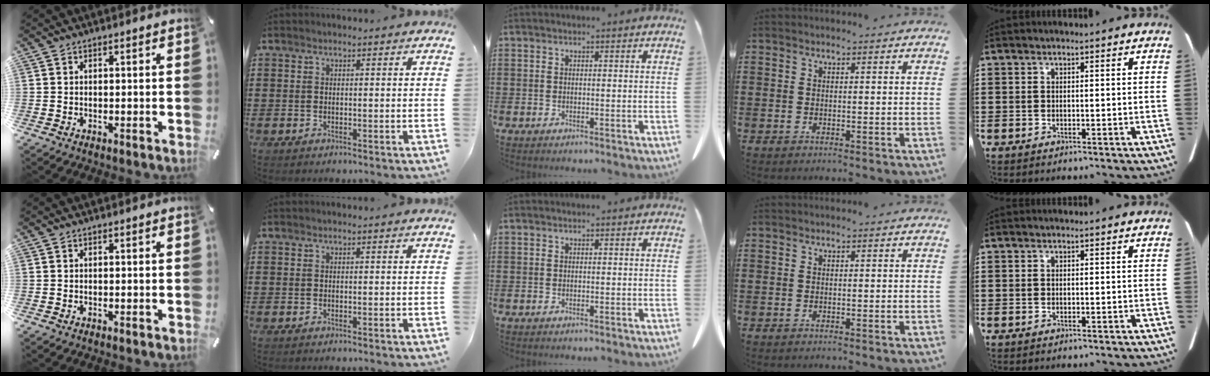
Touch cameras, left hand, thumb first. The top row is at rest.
{}